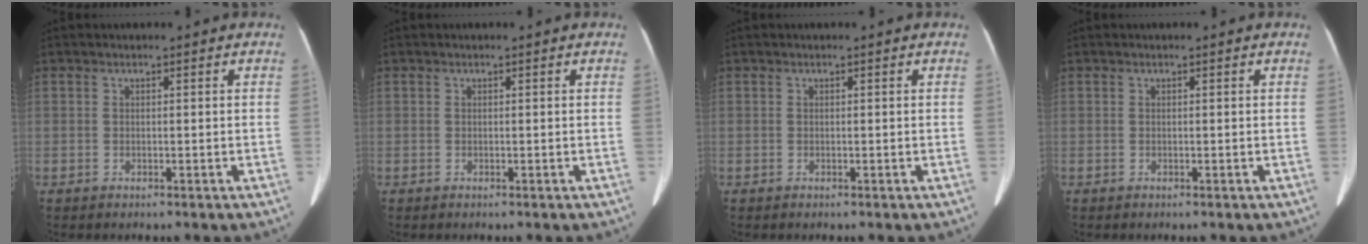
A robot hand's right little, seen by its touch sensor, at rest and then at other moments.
{"total": 0.0}
{"total": 0.0}
{"total": 0.0}